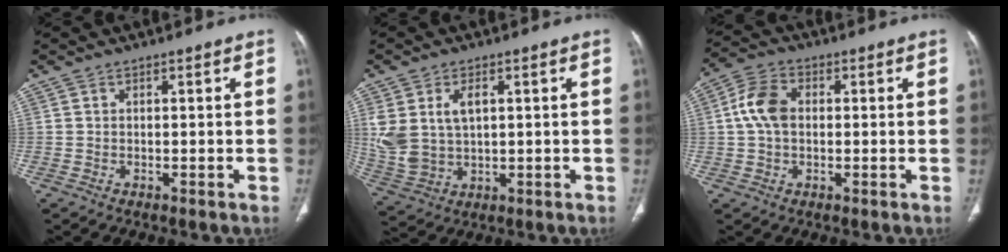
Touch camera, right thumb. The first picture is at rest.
{"total": 10.3, "force": [2.4, 6.6, 7.6], "torque": [-0.161, -0.002, 0.063]}
{"total": 7.4, "force": [0.6, 5.0, 5.4], "torque": [-0.107, 0.018, 0.007]}